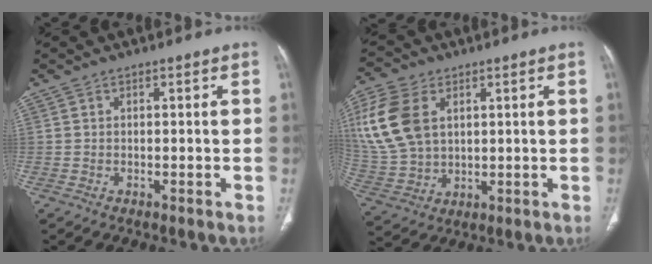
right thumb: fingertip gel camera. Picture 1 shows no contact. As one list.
[{"total": 15.7, "force": [4.7, 10.5, 10.6], "torque": [-0.235, -0.007, 0.103]}]